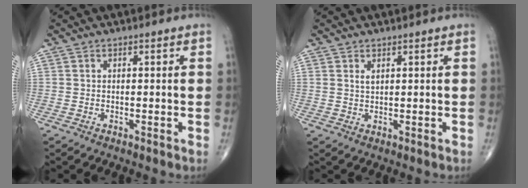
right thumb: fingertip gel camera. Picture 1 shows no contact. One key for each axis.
{"total": 1.3, "fx": 0.7, "fy": 0.6, "fz": 0.9, "tx": -0.014, "ty": -0.001, "tz": 0.017}